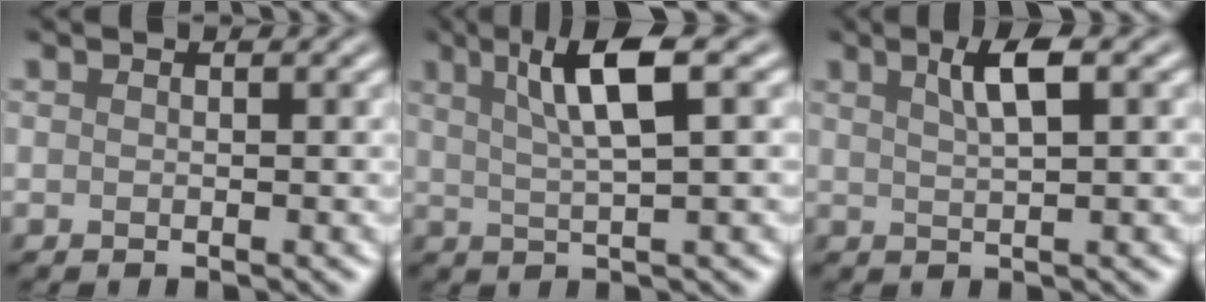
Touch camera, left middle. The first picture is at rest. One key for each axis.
{"total": 5.2, "fx": 1.7, "fy": 0.8, "fz": 4.8, "tx": -0.088, "ty": 0.009, "tz": 0.036}
{"total": 2.9, "fx": 1.0, "fy": 0.6, "fz": 2.7, "tx": -0.047, "ty": 0.008, "tz": 0.025}